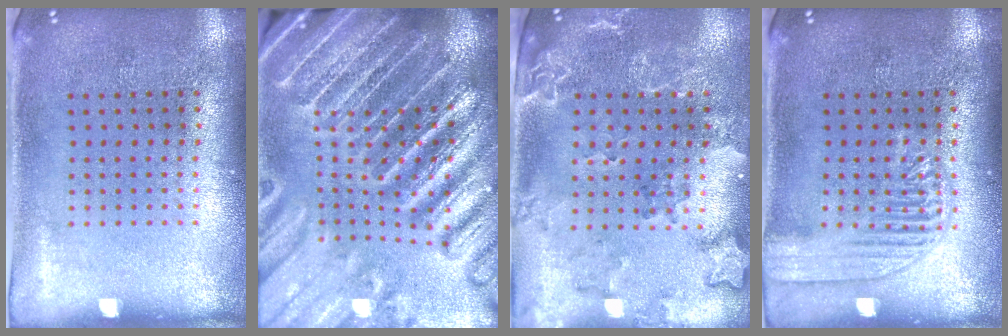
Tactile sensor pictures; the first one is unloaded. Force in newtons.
{"total": 5.4, "press": 4.8, "slide": 2.5}
{"total": 2.0, "press": 1.9, "slide": 0.7}
{"total": 2.5, "press": 2.5, "slide": 0.3}